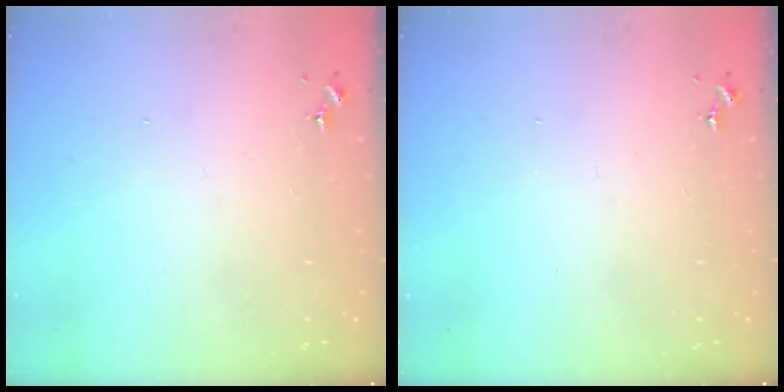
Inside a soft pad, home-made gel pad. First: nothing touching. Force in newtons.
{"total": 0.0}